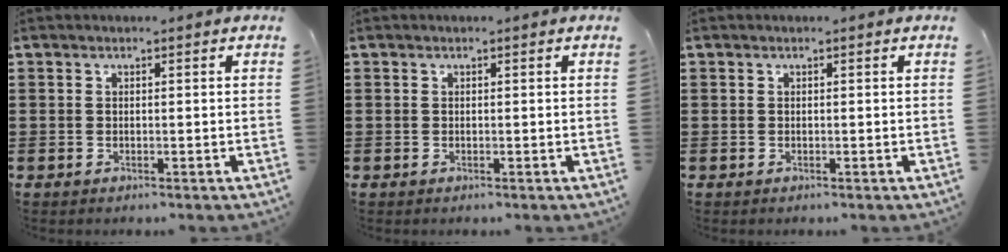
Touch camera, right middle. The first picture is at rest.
{"total": 0.0}
{"total": 0.0}